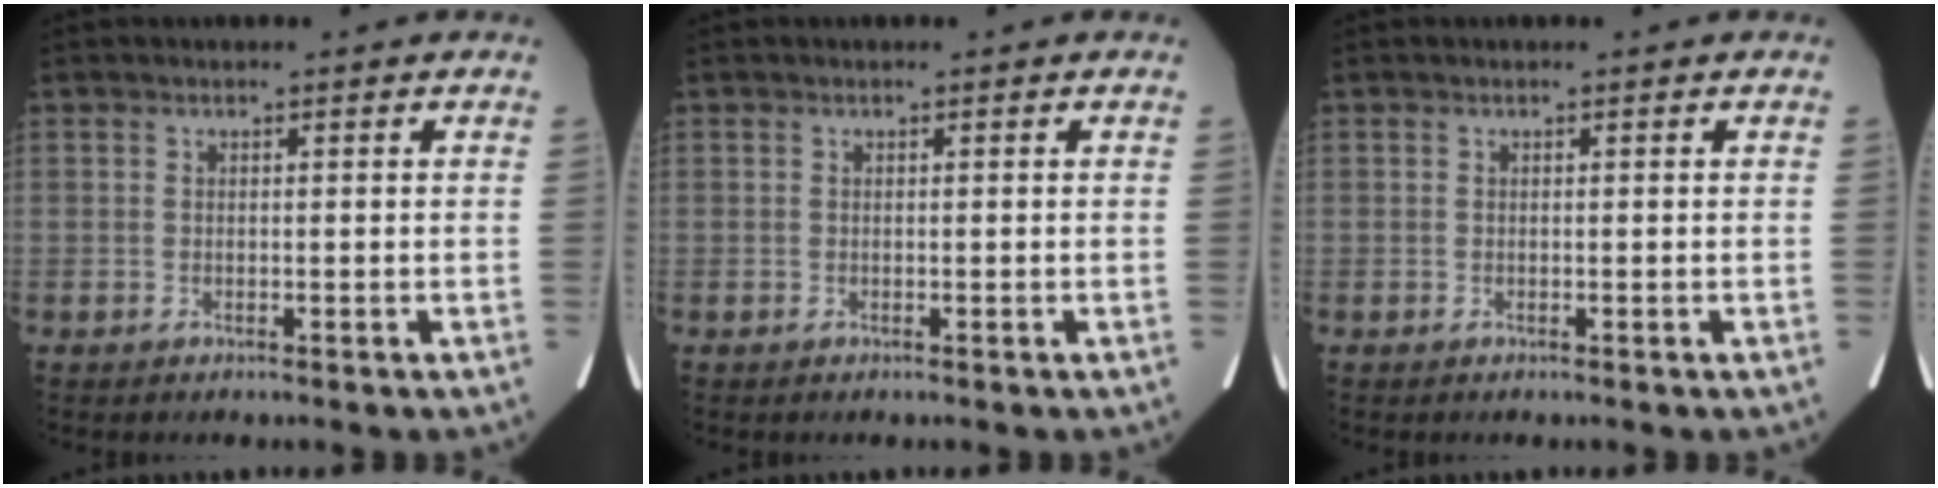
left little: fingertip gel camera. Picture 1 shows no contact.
{"total": 0.0}
{"total": 0.0}